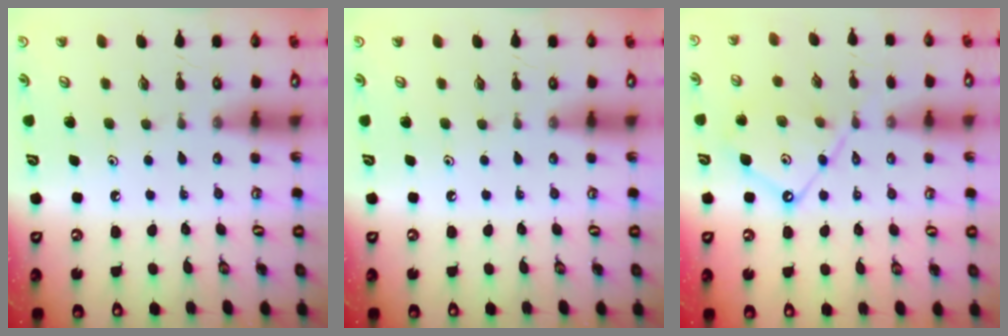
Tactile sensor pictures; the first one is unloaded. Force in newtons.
{"total": 0.0}
{"total": 10.5, "press": 10.5, "slide": 1.0}